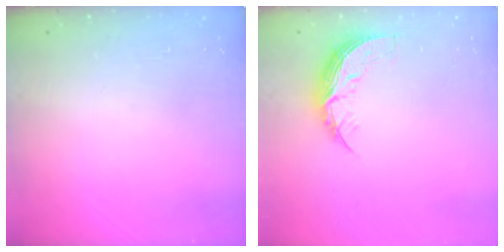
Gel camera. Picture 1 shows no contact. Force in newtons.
{"total": 8.3, "press": 8.3, "slide": 0.7}